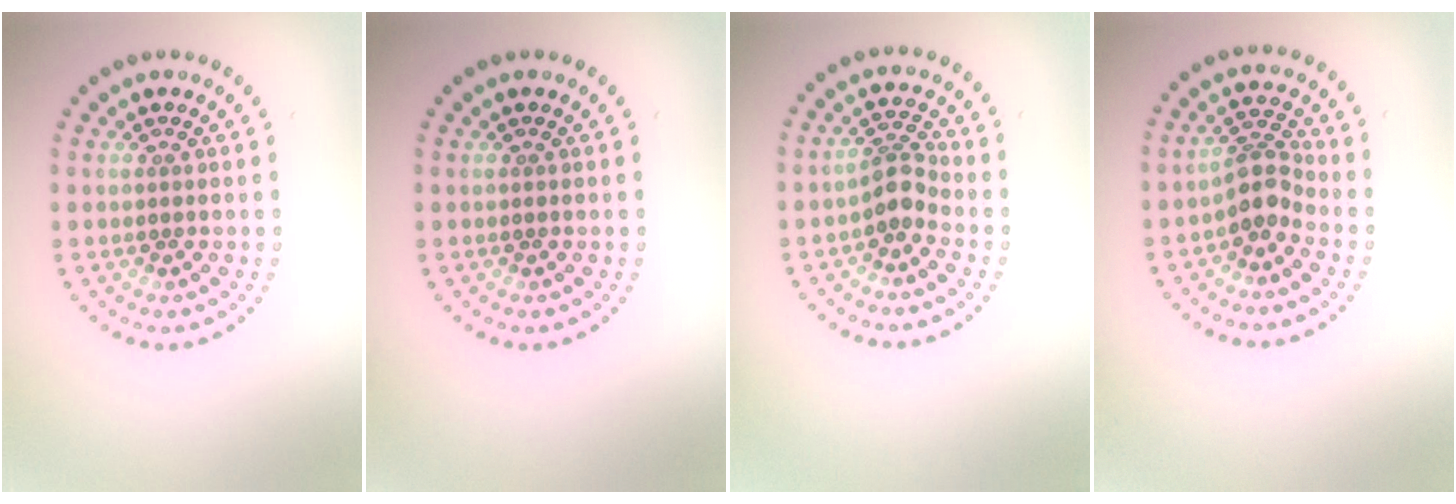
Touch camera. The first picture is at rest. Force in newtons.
{"total": 0.0}
{"total": 2.5, "press": 1.9, "slide": 1.6}
{"total": 2.8, "press": 2.2, "slide": 1.8}